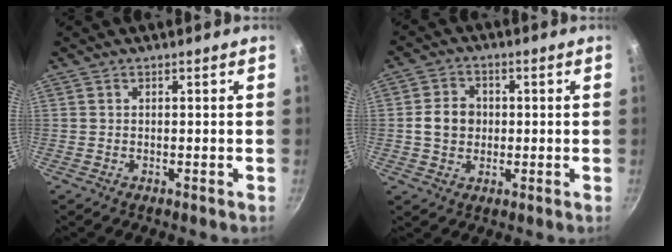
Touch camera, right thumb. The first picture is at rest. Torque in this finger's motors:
{"motor_torque": [0.03, 1.25, 0.29, -0.28, 0.06]}